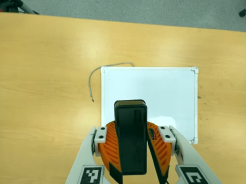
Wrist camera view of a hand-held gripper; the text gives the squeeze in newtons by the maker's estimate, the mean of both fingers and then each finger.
{"total": 9.8, "left": 9.7, "right": 10.0}